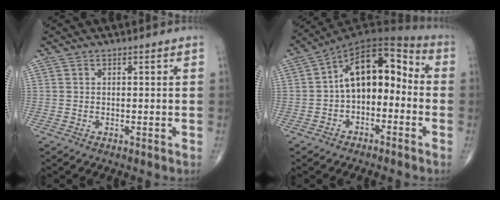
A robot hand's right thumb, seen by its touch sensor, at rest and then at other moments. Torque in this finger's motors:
{"motor_torque": [0.97, 1.61, 0.95, 0.60, 0.13]}